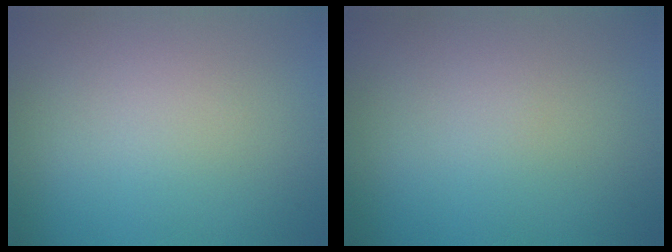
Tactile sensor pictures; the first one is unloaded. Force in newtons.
{"total": 0.0}